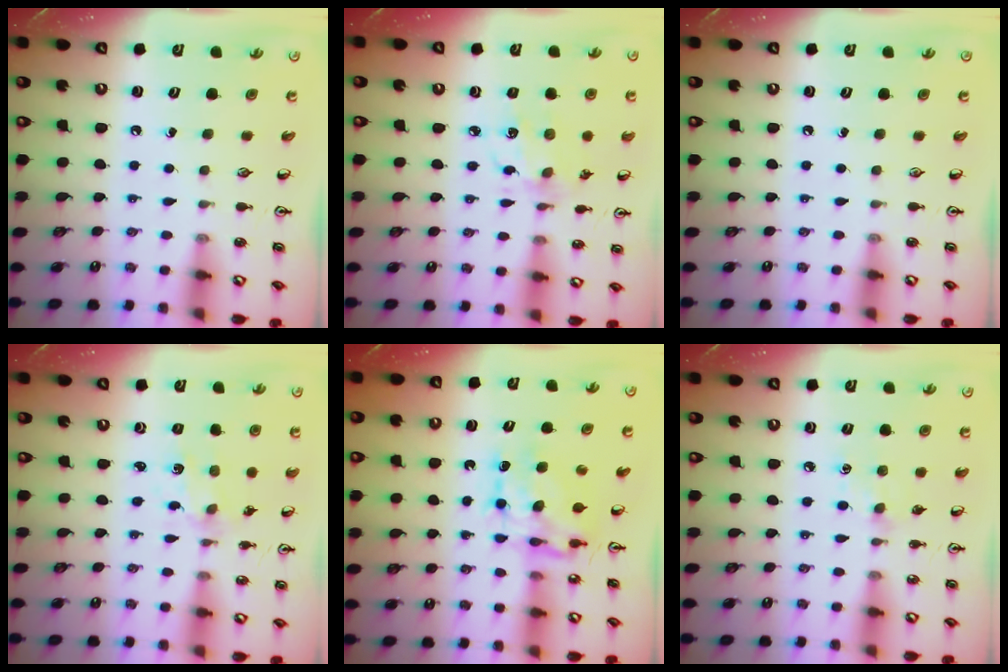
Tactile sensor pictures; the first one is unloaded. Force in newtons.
{"total": 6.7, "press": 6.7, "slide": 0.4}
{"total": 0.0}
{"total": 1.4, "press": 1.4, "slide": 0.2}
{"total": 7.7, "press": 7.7, "slide": 0.5}
{"total": 4.5, "press": 4.4, "slide": 0.6}